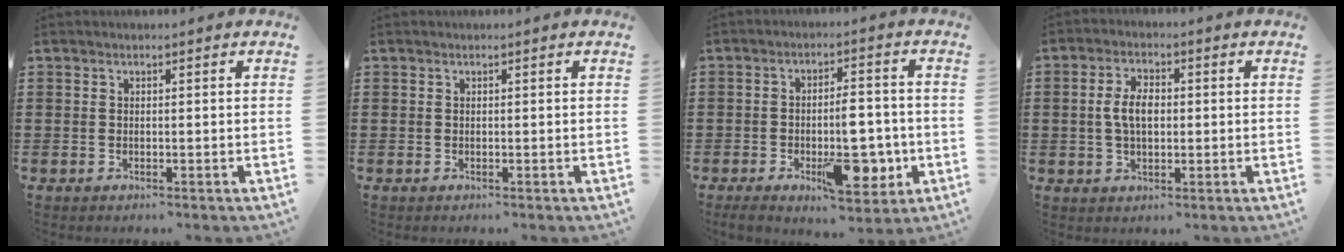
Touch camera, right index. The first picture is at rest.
{"total": 0.0}
{"total": 10.1, "force": [-3.1, 4.5, 8.5], "torque": [-0.113, -0.001, -0.046]}
{"total": 4.8, "force": [0.2, 2.5, 4.1], "torque": [-0.096, 0.004, -0.003]}